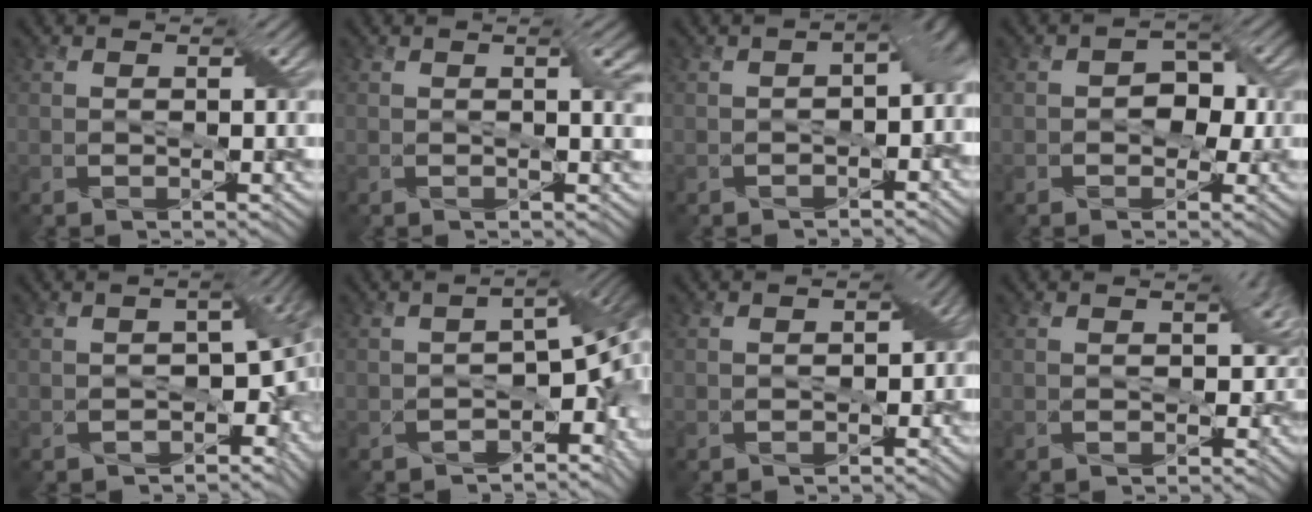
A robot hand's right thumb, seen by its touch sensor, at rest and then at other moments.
{"total": 2.2, "force": [0.2, 0.7, 2.0], "torque": [-0.026, -0.001, 0.002]}
{"total": 7.2, "force": [-2.4, 4.4, 5.2], "torque": [-0.045, -0.021, -0.034]}
{"total": 3.3, "force": [-0.4, 2.6, 2.1], "torque": [-0.011, 0.009, -0.018]}
{"total": 8.2, "force": [-3.0, 5.0, 5.8], "torque": [-0.047, -0.023, -0.033]}
{"total": 10.0, "force": [-4.3, 5.0, 7.5], "torque": [-0.080, -0.025, -0.051]}
{"total": 3.6, "force": [-1.4, 2.5, 2.1], "torque": [-0.020, -0.009, -0.026]}
{"total": 5.6, "force": [-1.1, 4.3, 3.5], "torque": [-0.010, -0.003, -0.018]}